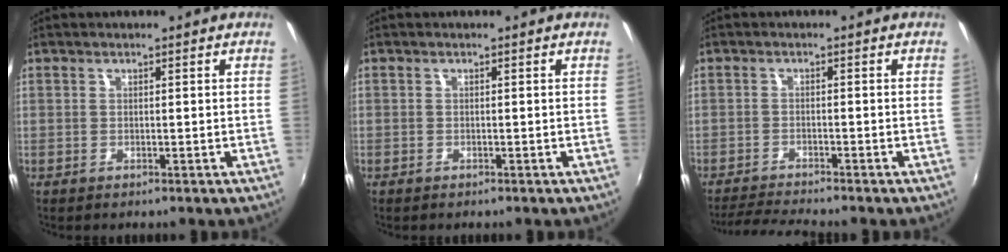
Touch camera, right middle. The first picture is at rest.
{"total": 0.5, "force": [-0.4, 0.3, 0.0], "torque": [-0.003, 0.002, -0.007]}
{"total": 5.4, "force": [-5.1, -0.7, 1.5], "torque": [-0.051, -0.015, -0.093]}